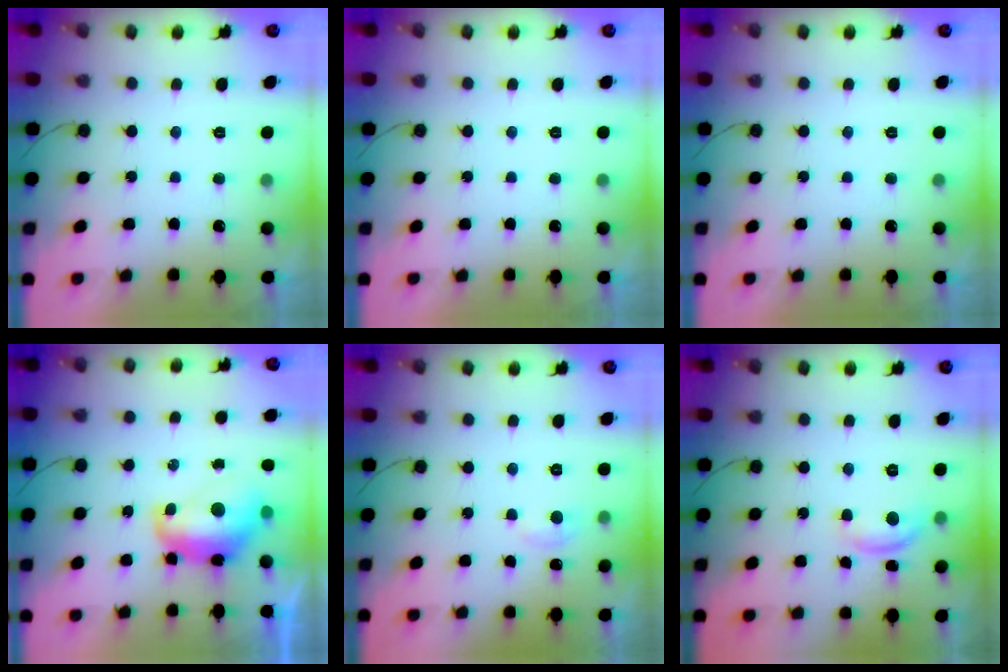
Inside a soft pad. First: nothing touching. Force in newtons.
{"total": 0.0}
{"total": 0.0}
{"total": 10.3, "press": 10.2, "slide": 0.9}
{"total": 5.0, "press": 5.0, "slide": 0.7}
{"total": 8.8, "press": 8.8, "slide": 0.4}